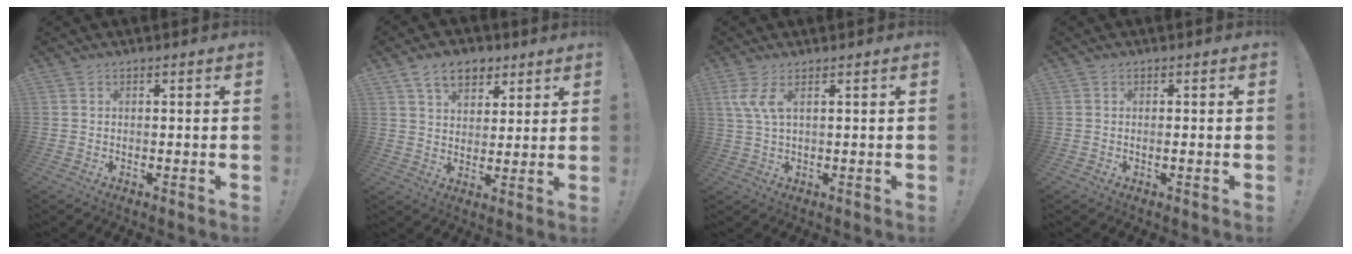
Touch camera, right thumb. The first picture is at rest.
{"total": 10.2, "force": [5.9, 6.7, 4.9], "torque": [-0.076, -0.017, 0.112]}
{"total": 5.3, "force": [2.2, 1.1, 4.7], "torque": [-0.098, -0.003, 0.043]}
{"total": 1.0, "force": [-0.4, -0.1, 0.9], "torque": [-0.010, -0.002, -0.009]}